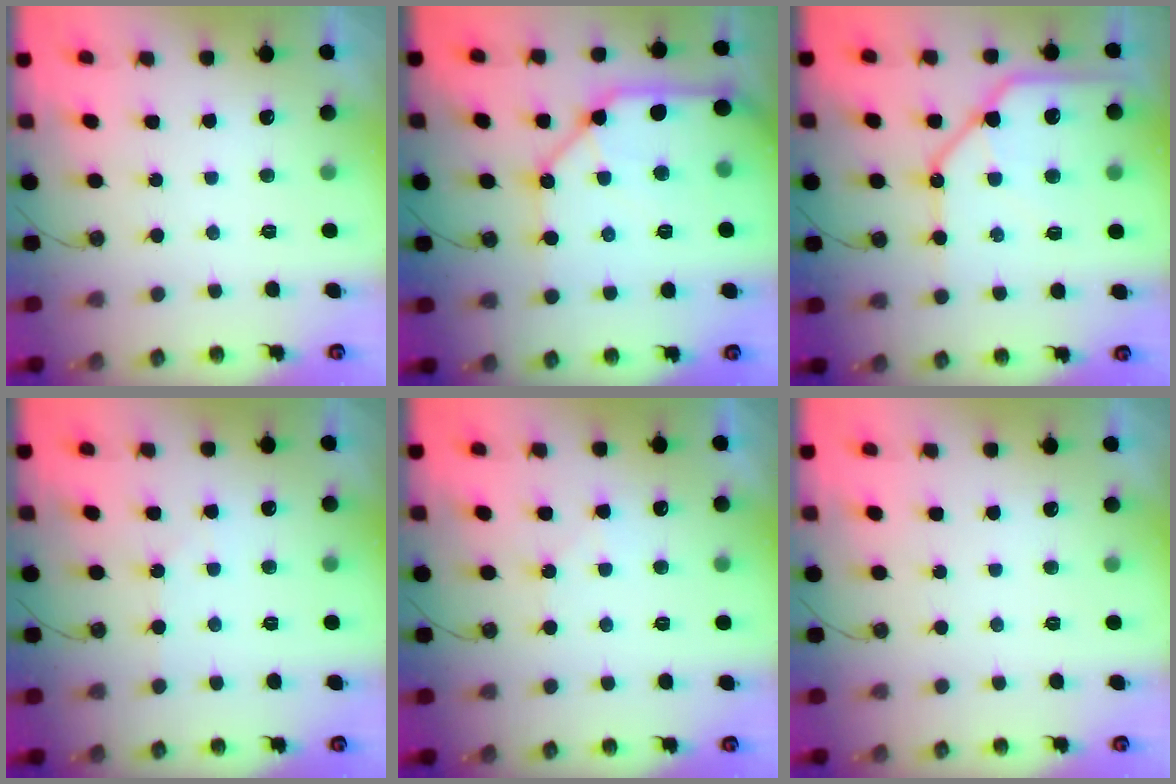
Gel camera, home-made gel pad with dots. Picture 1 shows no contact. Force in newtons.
{"total": 16.2, "press": 16.1, "slide": 1.8}
{"total": 15.8, "press": 15.7, "slide": 1.7}
{"total": 3.4, "press": 3.3, "slide": 0.6}
{"total": 5.4, "press": 5.3, "slide": 0.8}
{"total": 0.0}